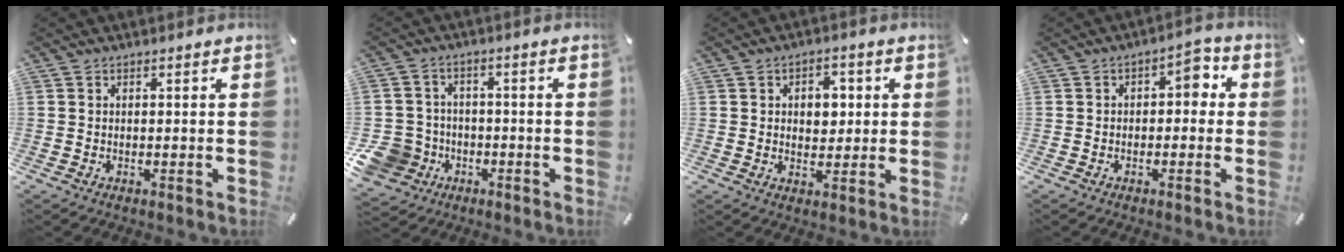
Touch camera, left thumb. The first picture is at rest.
{"total": 10.0, "force": [-3.8, 8.8, 2.8], "torque": [-0.083, 0.031, -0.071]}
{"total": 5.2, "force": [0.5, 4.1, 3.2], "torque": [-0.036, -0.003, 0.000]}
{"total": 4.4, "force": [-0.2, 2.8, 3.4], "torque": [-0.045, 0.010, -0.014]}